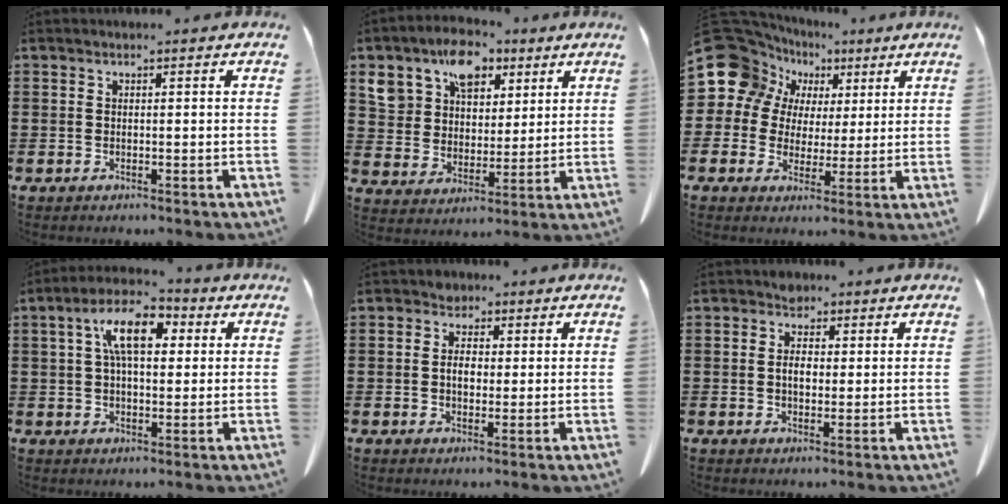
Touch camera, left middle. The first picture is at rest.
{"total": 9.6, "force": [5.8, 6.7, 3.7], "torque": [-0.087, 0.001, 0.105]}
{"total": 11.0, "force": [4.2, 9.6, 3.2], "torque": [-0.128, -0.028, 0.079]}
{"total": 8.7, "force": [3.1, 4.0, 7.0], "torque": [-0.132, 0.009, 0.051]}
{"total": 3.3, "force": [0.9, 2.5, 1.9], "torque": [-0.038, 0.005, 0.014]}
{"total": 3.3, "force": [1.4, 2.3, 1.9], "torque": [-0.037, 0.006, 0.023]}